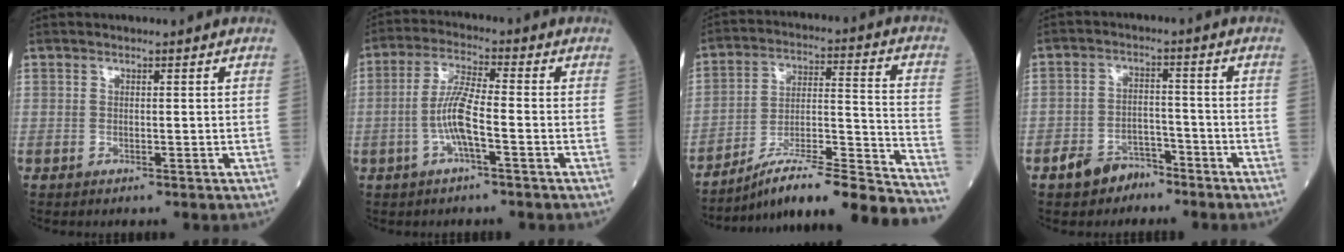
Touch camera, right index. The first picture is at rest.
{"total": 6.5, "force": [-1.8, 0.7, 6.2], "torque": [-0.130, 0.006, -0.040]}
{"total": 22.3, "force": [-20.1, -0.6, 9.8], "torque": [-0.117, 0.010, -0.309]}
{"total": 5.1, "force": [-3.8, 3.1, 1.4], "torque": [-0.026, 0.010, -0.062]}